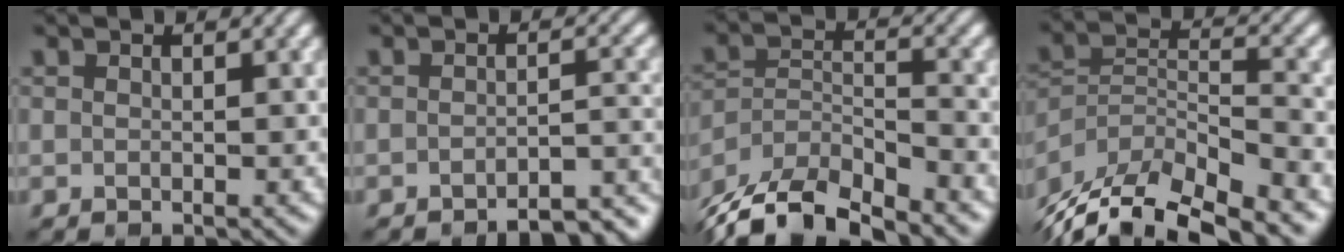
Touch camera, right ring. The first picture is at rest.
{"total": 4.8, "force": [-4.1, 1.0, 2.3], "torque": [-0.020, 0.007, -0.049]}
{"total": 9.1, "force": [-8.2, 2.3, 3.3], "torque": [-0.063, -0.006, -0.147]}
{"total": 11.2, "force": [-9.6, 3.3, 4.8], "torque": [-0.089, -0.004, -0.161]}